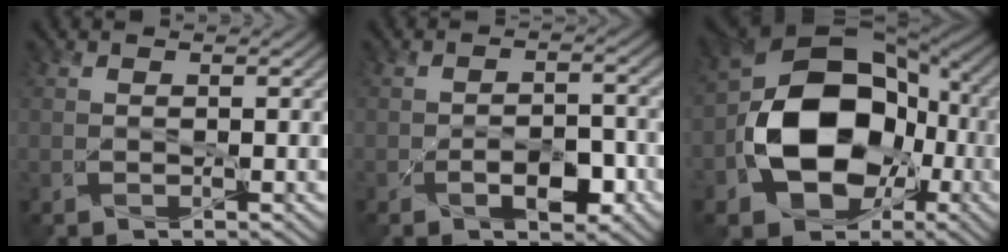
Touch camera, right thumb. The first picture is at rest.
{"total": 4.2, "force": [-1.9, 2.3, 2.9], "torque": [-0.044, 0.003, -0.032]}
{"total": 15.9, "force": [-3.5, 11.3, 10.6], "torque": [-0.176, -0.014, -0.073]}